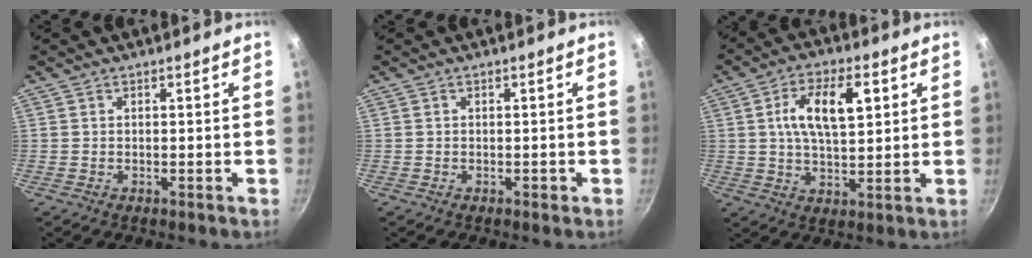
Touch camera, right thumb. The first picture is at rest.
{"total": 0.6, "force": [-0.3, 0.4, 0.4], "torque": [0.001, 0.001, -0.006]}
{"total": 11.5, "force": [3.0, 5.5, 9.6], "torque": [-0.161, 0.001, 0.053]}